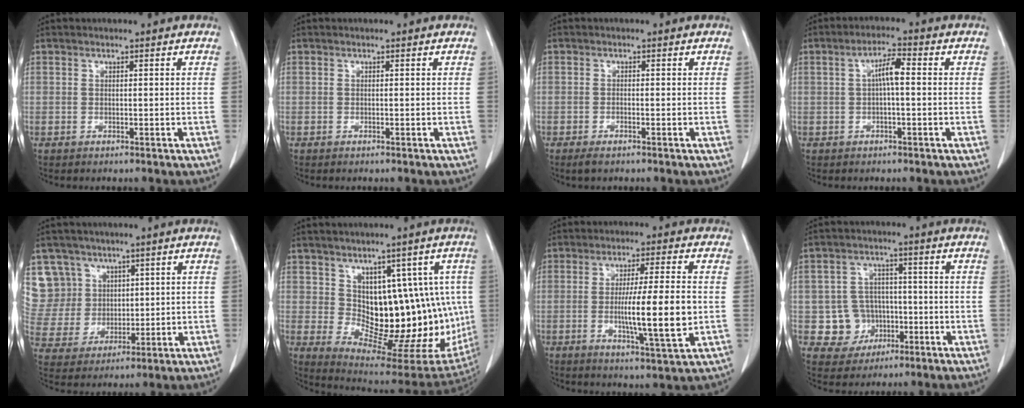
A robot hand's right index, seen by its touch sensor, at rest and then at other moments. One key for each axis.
{"total": 0.0}
{"total": 1.7, "fx": -1.2, "fy": 0.5, "fz": 1.2, "tx": -0.023, "ty": -0.003, "tz": -0.018}
{"total": 4.0, "fx": 0.4, "fy": 0.7, "fz": 3.9, "tx": -0.071, "ty": 0.012, "tz": 0.005}
{"total": 9.2, "fx": 5.0, "fy": 7.7, "fz": -0.2, "tx": -0.004, "ty": 0.028, "tz": 0.113}
{"total": 16.1, "fx": 1.8, "fy": 8.9, "fz": 13.3, "tx": -0.156, "ty": 0.010, "tz": 0.053}
{"total": 10.9, "fx": -1.4, "fy": 0.2, "fz": 10.8, "tx": -0.176, "ty": -0.014, "tz": -0.025}
{"total": 7.0, "fx": -1.6, "fy": 6.8, "fz": 1.0, "tx": -0.011, "ty": 0.014, "tz": -0.017}